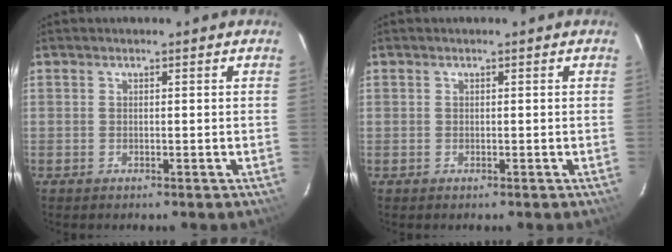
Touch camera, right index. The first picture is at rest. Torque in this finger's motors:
{"motor_torque": [-0.92, 0.61, -1.05, -0.21]}